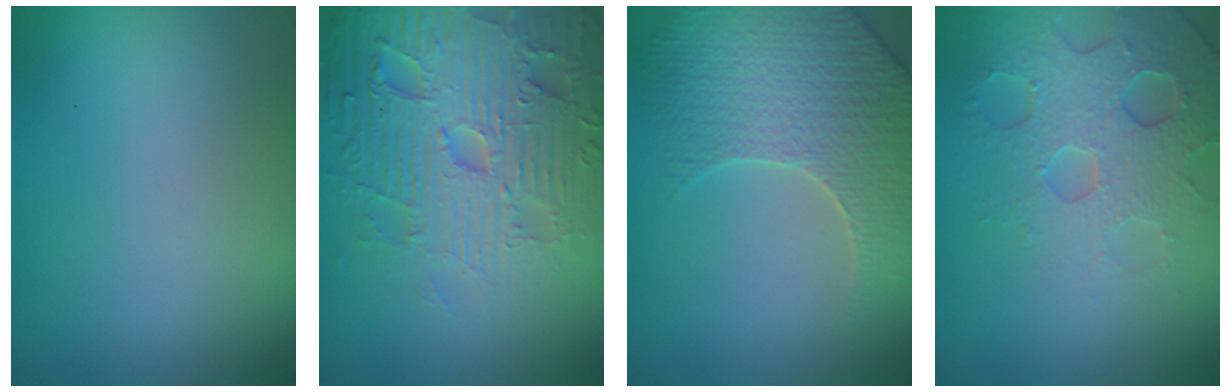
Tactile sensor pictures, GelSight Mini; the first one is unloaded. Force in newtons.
{"total": 7.6, "press": 7.4, "slide": 1.8}
{"total": 6.3, "press": 5.2, "slide": 3.6}
{"total": 4.3, "press": 4.2, "slide": 0.7}